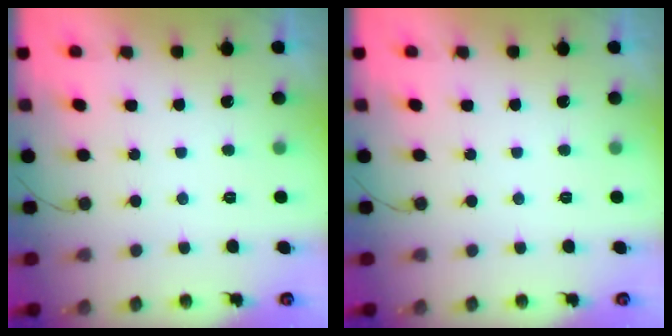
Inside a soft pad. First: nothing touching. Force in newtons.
{"total": 0.0}